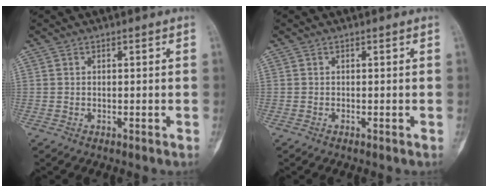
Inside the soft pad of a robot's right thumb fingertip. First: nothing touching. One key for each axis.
{"total": 0.0}